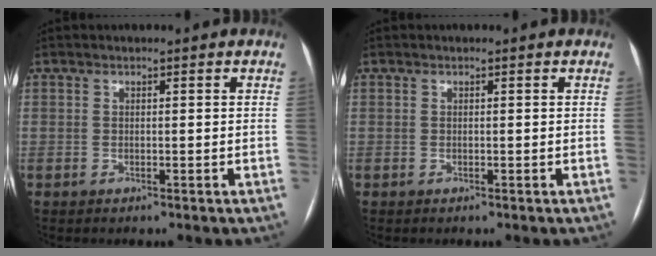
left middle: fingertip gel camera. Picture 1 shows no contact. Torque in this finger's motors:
{"motor_torque": [0.01, 0.01, 0.01, 0.01]}